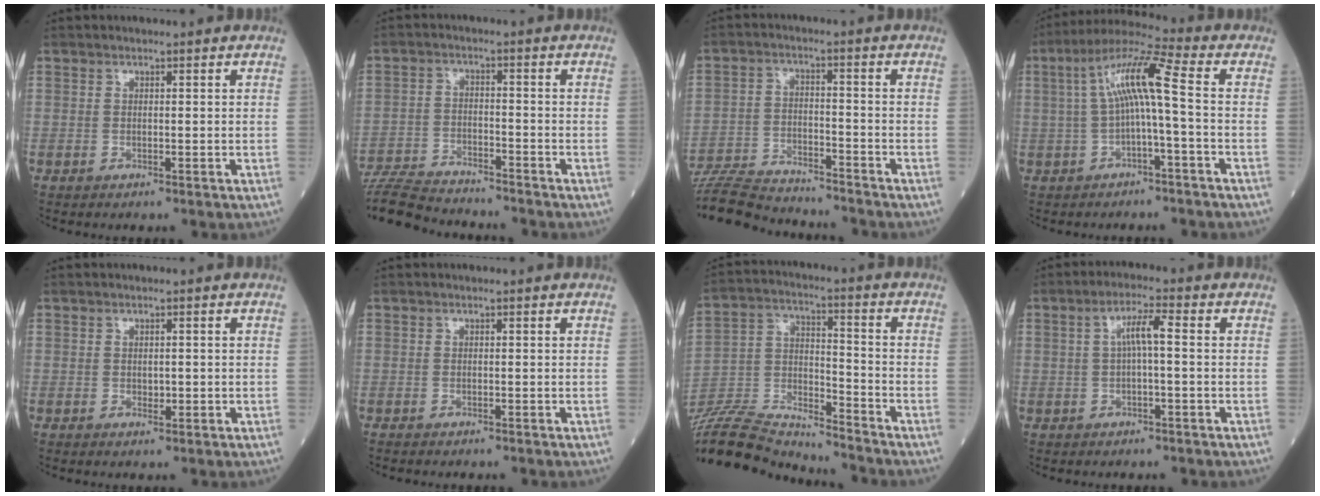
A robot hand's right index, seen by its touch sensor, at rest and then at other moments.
{"total": 13.7, "force": [-12.9, 1.5, 4.4], "torque": [-0.089, 0.000, -0.215]}
{"total": 15.3, "force": [-14.4, 1.6, 4.8], "torque": [-0.097, -0.002, -0.235]}
{"total": 9.5, "force": [0.0, 0.5, 9.5], "torque": [-0.182, 0.036, -0.001]}
{"total": 1.4, "force": [-0.3, 0.9, 1.1], "torque": [-0.020, -0.003, 0.000]}
{"total": 1.4, "force": [-1.2, 0.5, 0.6], "torque": [-0.017, -0.005, -0.016]}
{"total": 21.7, "force": [-20.3, 2.9, 7.2], "torque": [-0.193, -0.010, -0.357]}
{"total": 4.2, "force": [0.3, 0.6, 4.2], "torque": [-0.080, 0.014, 0.005]}